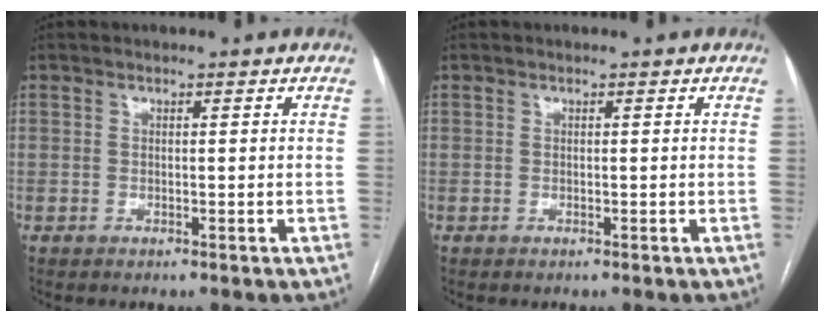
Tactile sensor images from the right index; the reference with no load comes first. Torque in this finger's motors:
{"motor_torque": [0.00, 0.00, 0.00, 0.00]}